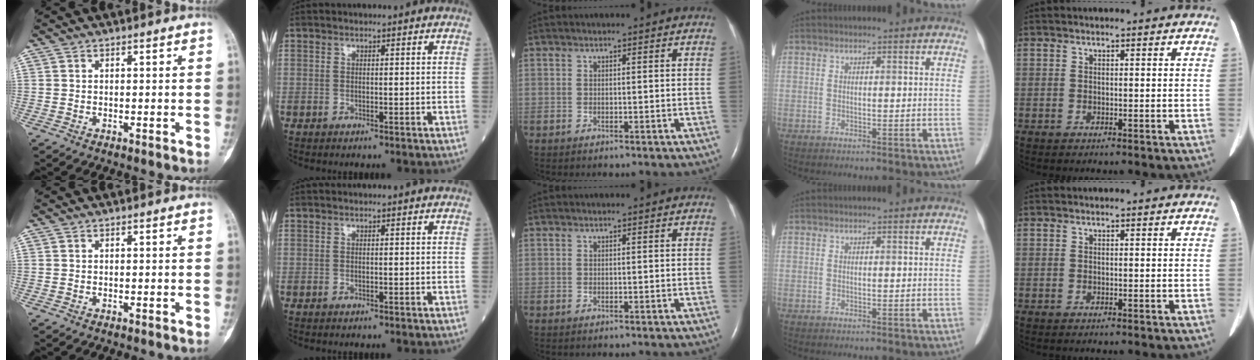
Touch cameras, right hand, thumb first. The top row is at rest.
{}